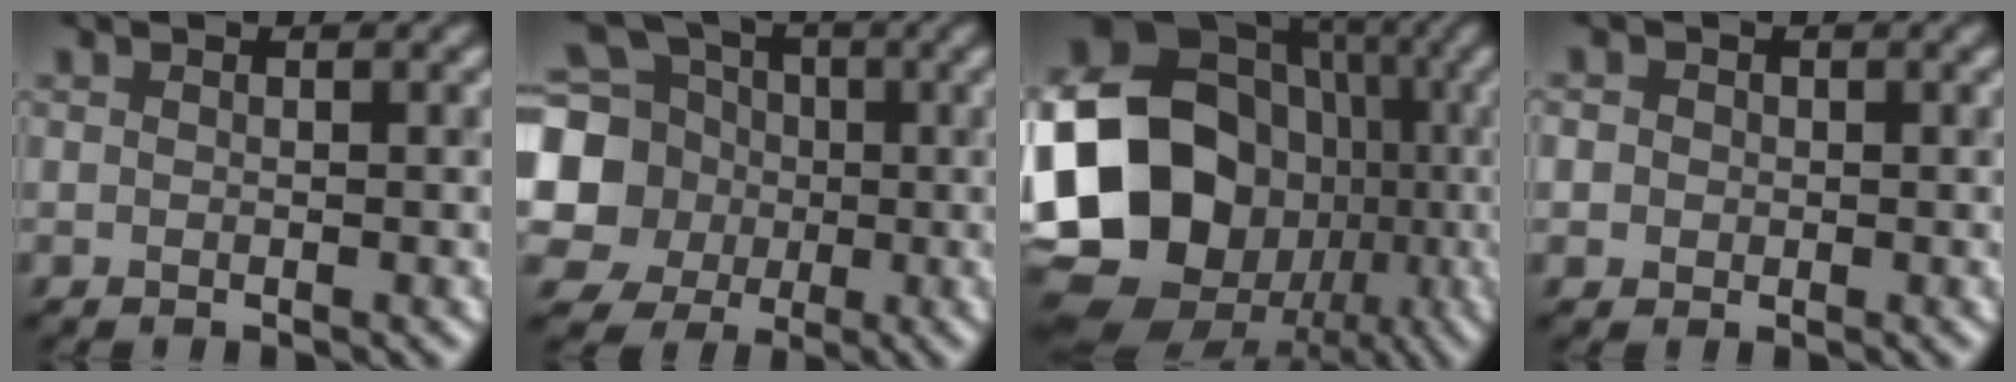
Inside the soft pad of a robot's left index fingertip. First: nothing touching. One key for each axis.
{"total": 10.3, "fx": -0.1, "fy": 9.6, "fz": 3.8, "tx": -0.119, "ty": -0.005, "tz": -0.028}
{"total": 22.4, "fx": -2.8, "fy": 19.7, "fz": 10.3, "tx": -0.196, "ty": -0.007, "tz": -0.083}
{"total": 1.9, "fx": 0.5, "fy": 1.8, "fz": 0.6, "tx": 0.011, "ty": 0.015, "tz": -0.013}